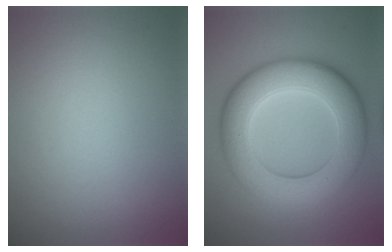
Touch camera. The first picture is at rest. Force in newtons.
{"total": 9.8, "press": 9.8, "slide": 0.1}